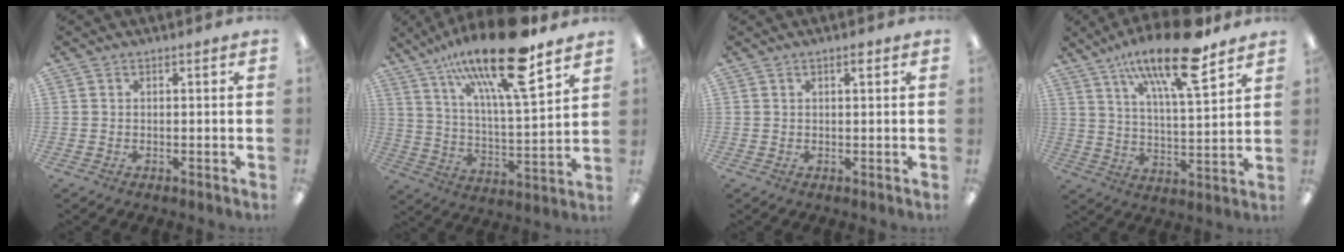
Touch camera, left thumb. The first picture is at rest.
{"total": 22.9, "force": [15.7, 5.2, 15.8], "torque": [-0.275, -0.087, 0.255]}
{"total": 1.6, "force": [0.9, 0.4, 1.2], "torque": [-0.018, 0.000, 0.012]}
{"total": 18.8, "force": [12.2, 5.1, 13.3], "torque": [-0.223, -0.061, 0.196]}